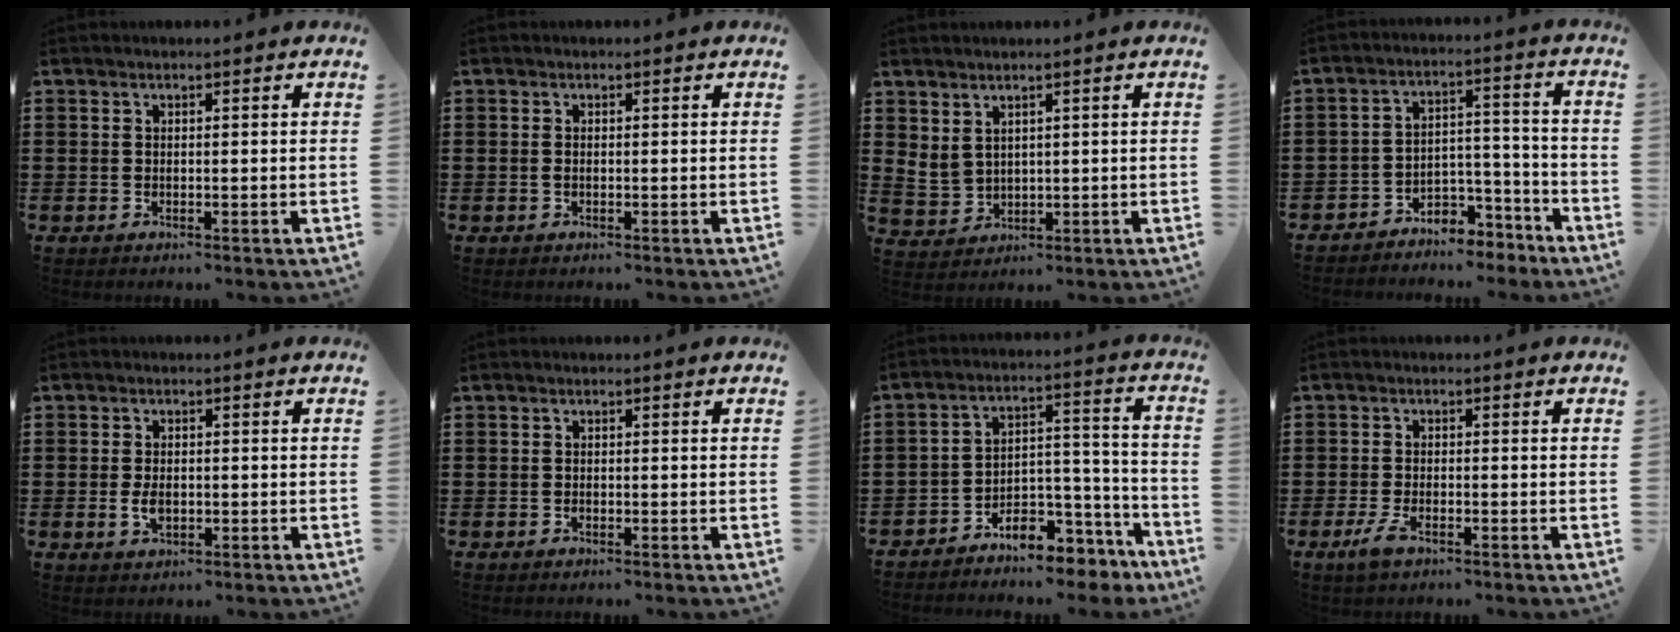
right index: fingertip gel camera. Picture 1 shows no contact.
{"total": 0.6, "force": [-0.1, 0.1, 0.6], "torque": [-0.014, -0.006, -0.001]}
{"total": 2.5, "force": [1.8, 1.6, 0.7], "torque": [-0.024, 0.007, 0.035]}
{"total": 4.9, "force": [-4.2, 2.3, 0.9], "torque": [-0.020, 0.013, -0.084]}
{"total": 2.6, "force": [-0.4, 1.5, 2.1], "torque": [-0.047, -0.003, -0.007]}
{"total": 0.0}
{"total": 6.8, "force": [-6.1, 2.6, 1.7], "torque": [-0.025, 0.017, -0.115]}
{"total": 2.7, "force": [-1.4, 0.8, 2.2], "torque": [-0.057, -0.008, -0.032]}